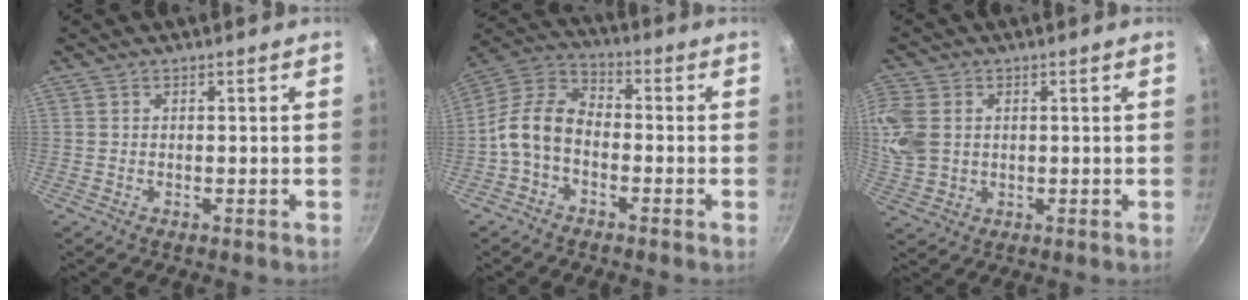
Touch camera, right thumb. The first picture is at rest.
{"total": 10.3, "force": [-2.5, 6.9, 7.2], "torque": [-0.137, 0.039, -0.063]}
{"total": 11.8, "force": [1.8, 9.1, 7.3], "torque": [-0.191, 0.003, 0.039]}